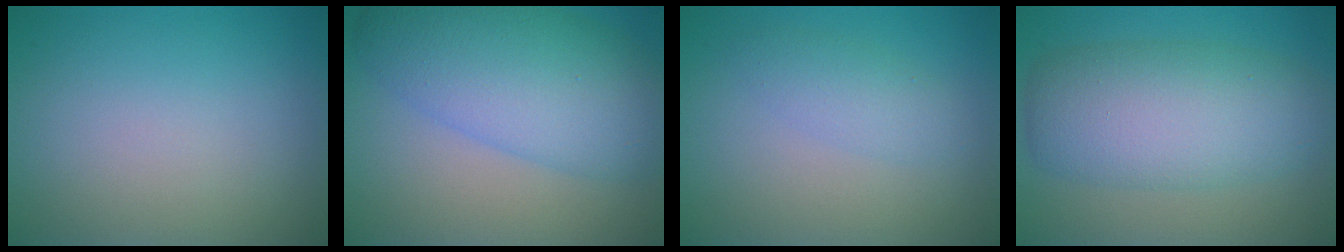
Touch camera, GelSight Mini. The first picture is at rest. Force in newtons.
{"total": 9.0, "press": 9.0, "slide": 0.0}
{"total": 2.1, "press": 2.1, "slide": 0.1}
{"total": 7.9, "press": 7.9, "slide": 0.4}